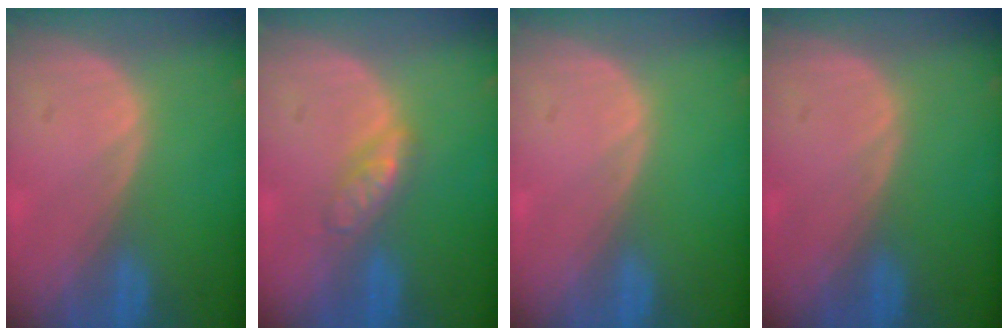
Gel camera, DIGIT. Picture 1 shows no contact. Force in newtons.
{"total": 3.4, "press": 3.4, "slide": 0.2}
{"total": 0.0}
{"total": 0.0}